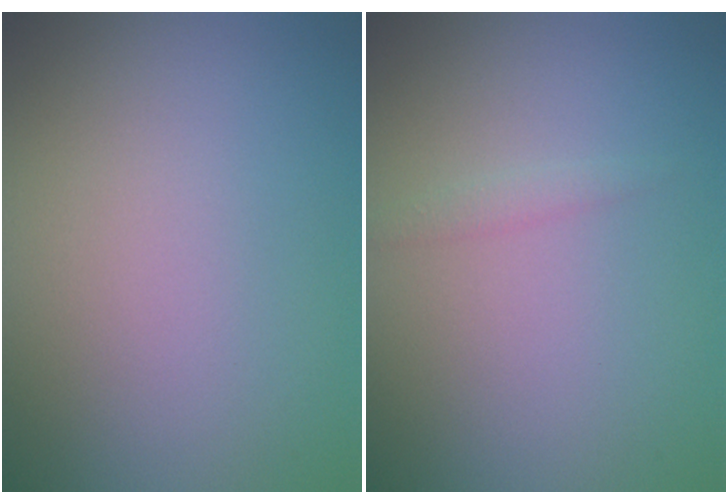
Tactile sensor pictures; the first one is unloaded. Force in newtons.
{"total": 0.7, "press": 0.7, "slide": 0.1}